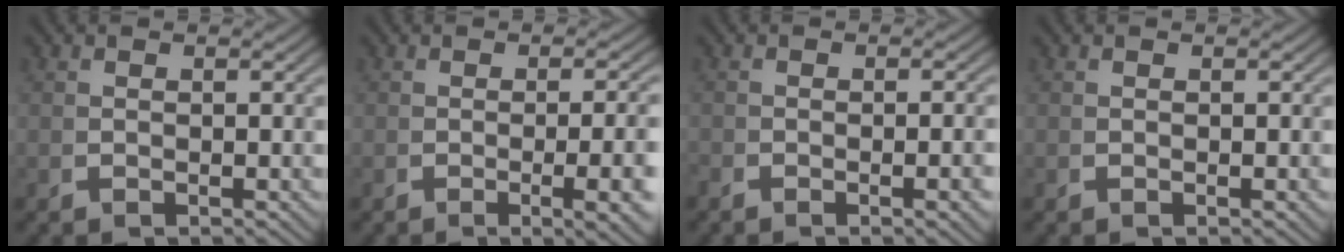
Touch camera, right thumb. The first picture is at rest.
{"total": 4.4, "force": [-1.2, 0.9, 4.1], "torque": [-0.057, 0.003, -0.016]}
{"total": 1.6, "force": [-0.7, 0.0, 1.4], "torque": [-0.018, 0.005, -0.014]}
{"total": 0.0}